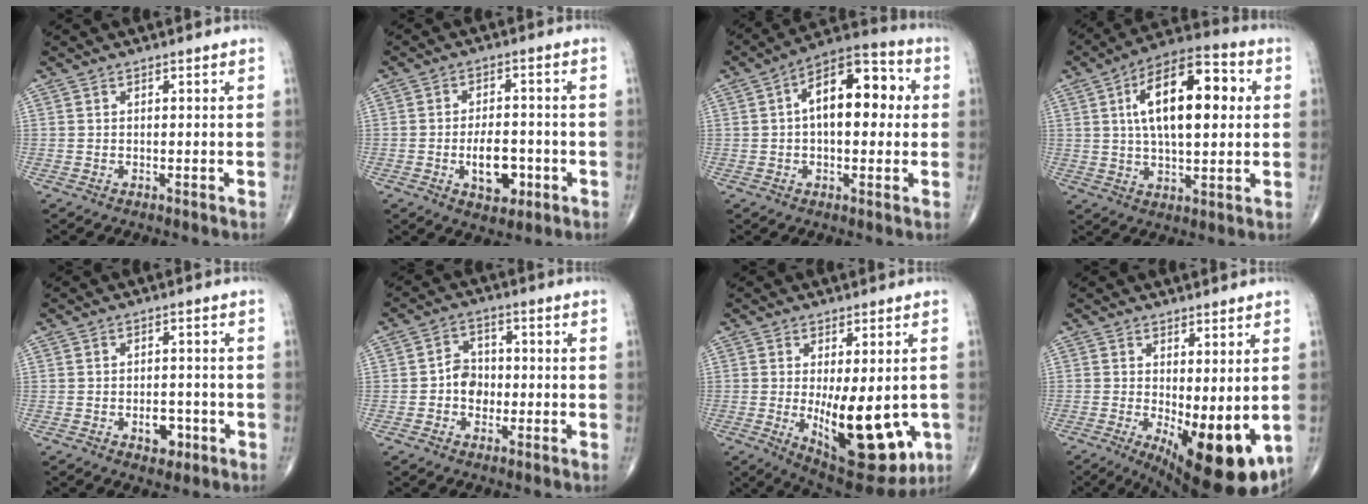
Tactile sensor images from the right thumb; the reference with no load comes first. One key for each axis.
{"total": 7.9, "fx": -2.3, "fy": 4.4, "fz": 6.2, "tx": -0.077, "ty": 0.012, "tz": -0.032}
{"total": 14.5, "fx": 2.0, "fy": 7.6, "fz": 12.2, "tx": -0.157, "ty": 0.035, "tz": 0.020}
{"total": 18.0, "fx": 3.5, "fy": 8.2, "fz": 15.6, "tx": -0.233, "ty": 0.017, "tz": 0.050}
{"total": 4.2, "fx": -1.7, "fy": 2.6, "fz": 2.8, "tx": -0.021, "ty": 0.009, "tz": -0.021}
{"total": 5.3, "fx": -0.9, "fy": 4.4, "fz": 2.8, "tx": -0.018, "ty": 0.017, "tz": -0.024}
{"total": 16.9, "fx": -2.9, "fy": 7.0, "fz": 15.0, "tx": -0.197, "ty": -0.030, "tz": -0.019}
{"total": 14.4, "fx": -3.0, "fy": 5.3, "fz": 13.0, "tx": -0.173, "ty": -0.030, "tz": -0.025}